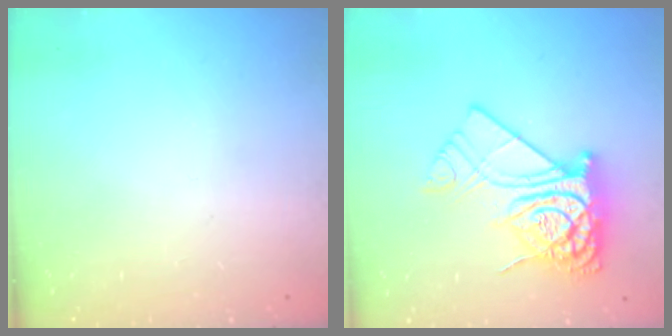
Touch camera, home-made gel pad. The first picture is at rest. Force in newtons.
{"total": 14.7, "press": 14.7, "slide": 1.5}